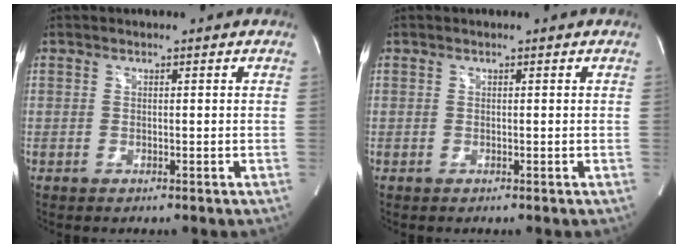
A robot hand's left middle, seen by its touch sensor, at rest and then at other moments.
{"total": 0.0}